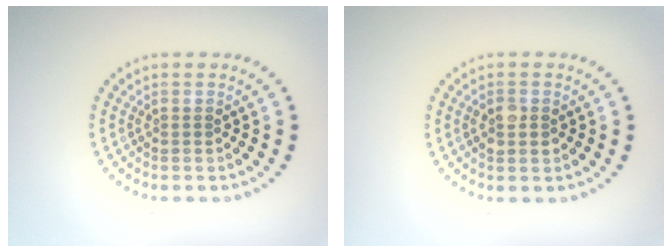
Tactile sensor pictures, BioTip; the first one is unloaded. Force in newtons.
{"total": 2.1, "press": 2.1, "slide": 0.1}